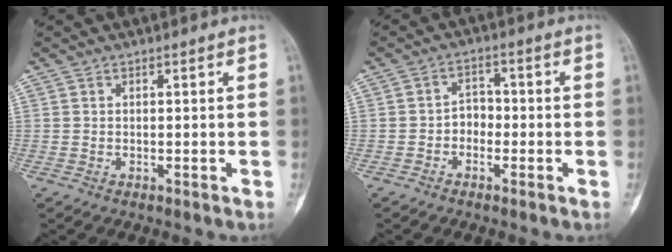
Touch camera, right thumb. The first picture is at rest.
{"total": 3.4, "force": [-1.2, 2.7, 1.7], "torque": [-0.004, 0.019, -0.030]}